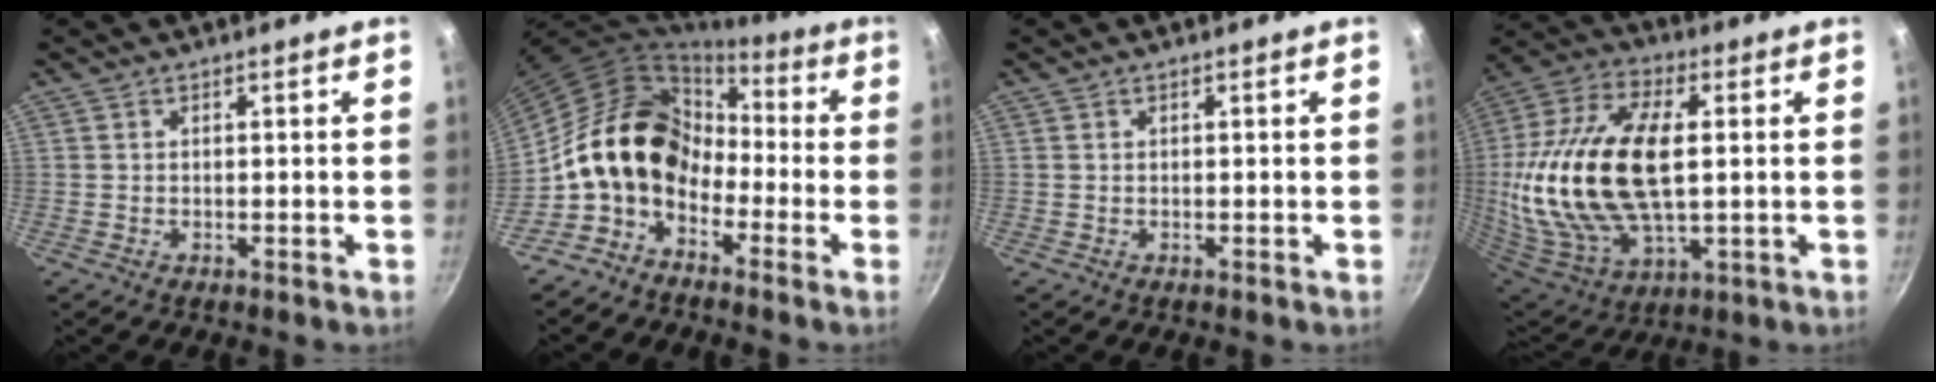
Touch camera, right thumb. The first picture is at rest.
{"total": 13.3, "force": [-3.5, 10.1, 7.9], "torque": [-0.090, 0.050, -0.082]}
{"total": 0.0}
{"total": 27.1, "force": [1.7, 14.5, 22.9], "torque": [-0.466, 0.001, 0.030]}